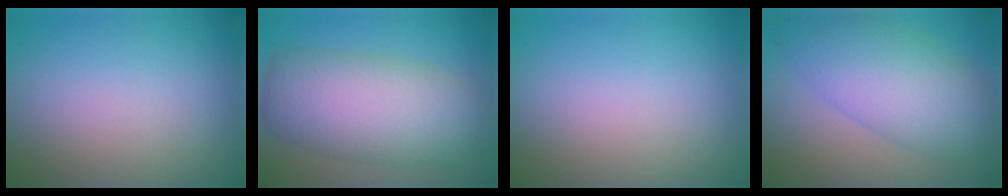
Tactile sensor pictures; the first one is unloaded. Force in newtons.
{"total": 8.9, "press": 8.9, "slide": 0.1}
{"total": 0.0}
{"total": 7.3, "press": 7.3, "slide": 0.1}